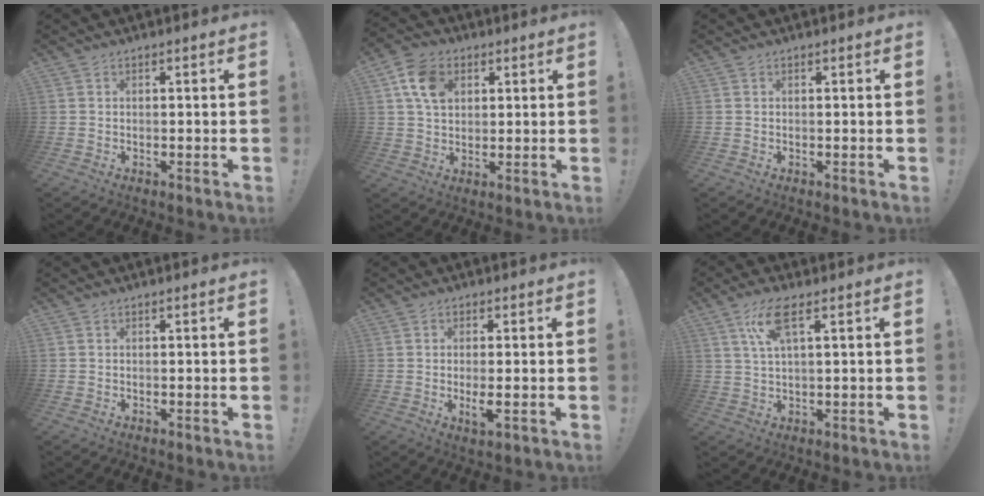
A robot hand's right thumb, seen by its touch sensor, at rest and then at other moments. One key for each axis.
{"total": 11.1, "fx": 4.2, "fy": 8.2, "fz": 6.1, "tx": -0.097, "ty": 0.002, "tz": 0.085}
{"total": 0.0}
{"total": 0.0}
{"total": 4.2, "fx": -0.5, "fy": 0.9, "fz": 4.1, "tx": -0.066, "ty": -0.011, "tz": -0.008}
{"total": 7.9, "fx": 3.4, "fy": 2.0, "fz": 6.8, "tx": -0.128, "ty": -0.001, "tz": 0.062}